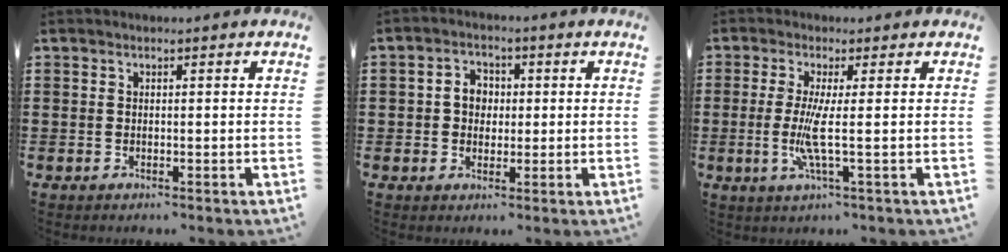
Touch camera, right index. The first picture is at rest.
{"total": 3.9, "force": [0.0, 3.3, 2.2], "torque": [-0.052, 0.013, -0.005]}
{"total": 5.7, "force": [-0.2, -0.2, 5.7], "torque": [-0.127, -0.023, -0.012]}